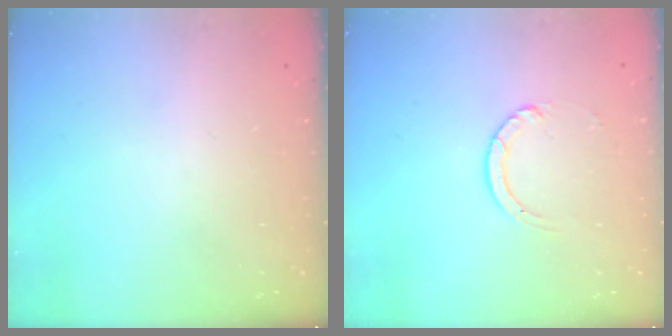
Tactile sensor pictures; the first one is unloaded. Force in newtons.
{"total": 3.9, "press": 3.9, "slide": 0.4}